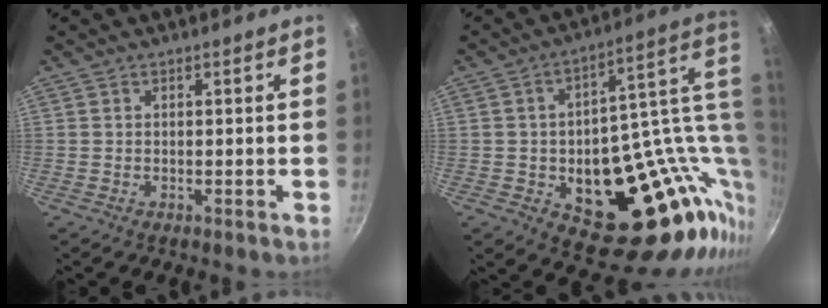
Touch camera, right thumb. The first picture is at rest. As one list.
[{"total": 29.6, "force": [-0.9, 17.6, 23.8], "torque": [-0.256, 0.007, 0.013]}]